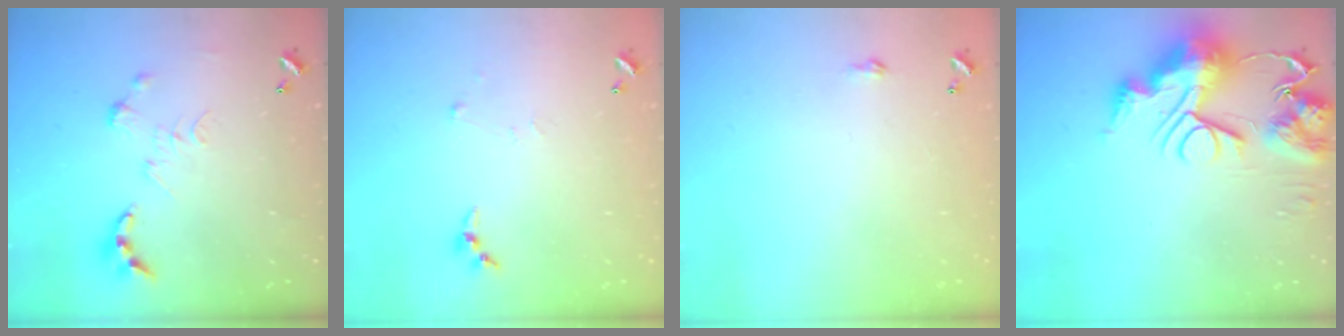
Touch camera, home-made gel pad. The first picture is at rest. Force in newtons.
{"total": 4.2, "press": 4.2, "slide": 0.5}
{"total": 1.8, "press": 1.8, "slide": 0.3}
{"total": 14.3, "press": 14.2, "slide": 1.6}